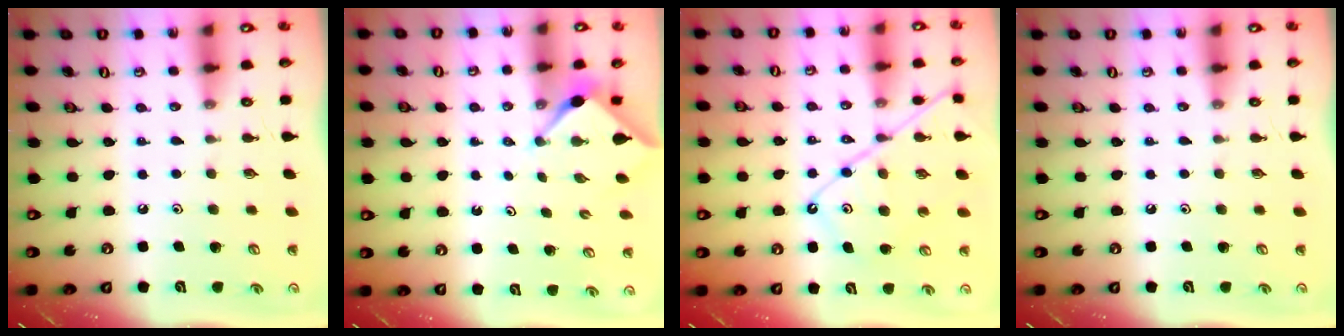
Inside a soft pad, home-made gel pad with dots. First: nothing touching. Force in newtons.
{"total": 3.1, "press": 3.1, "slide": 0.2}
{"total": 11.8, "press": 11.7, "slide": 1.2}
{"total": 0.0}